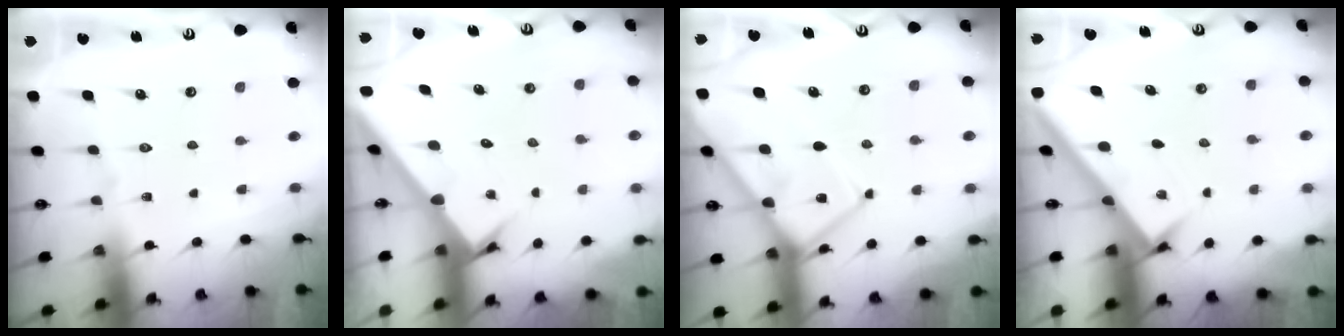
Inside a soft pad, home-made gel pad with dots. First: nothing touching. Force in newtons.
{"total": 2.9, "press": 2.9, "slide": 0.2}
{"total": 10.8, "press": 10.8, "slide": 1.2}
{"total": 2.6, "press": 2.6, "slide": 0.3}